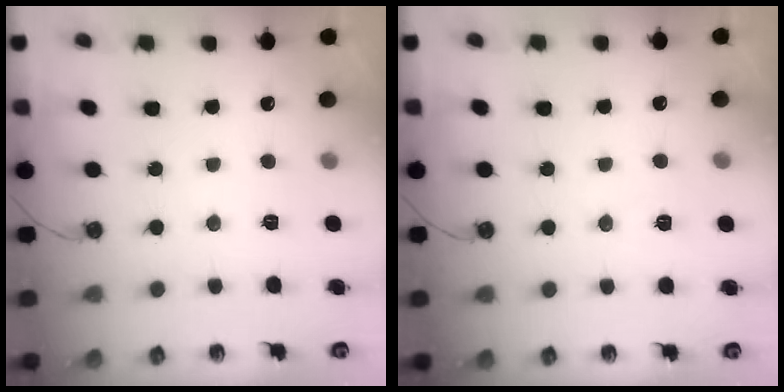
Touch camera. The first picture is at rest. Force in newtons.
{"total": 6.3, "press": 4.6, "slide": 4.3}